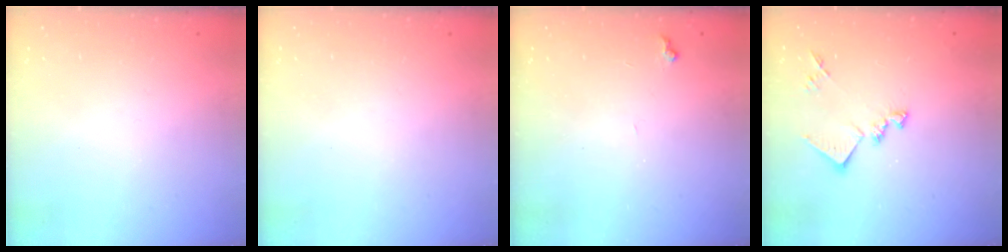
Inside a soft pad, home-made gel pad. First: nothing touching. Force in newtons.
{"total": 0.0}
{"total": 6.1, "press": 6.1, "slide": 0.7}
{"total": 12.3, "press": 12.3, "slide": 0.6}